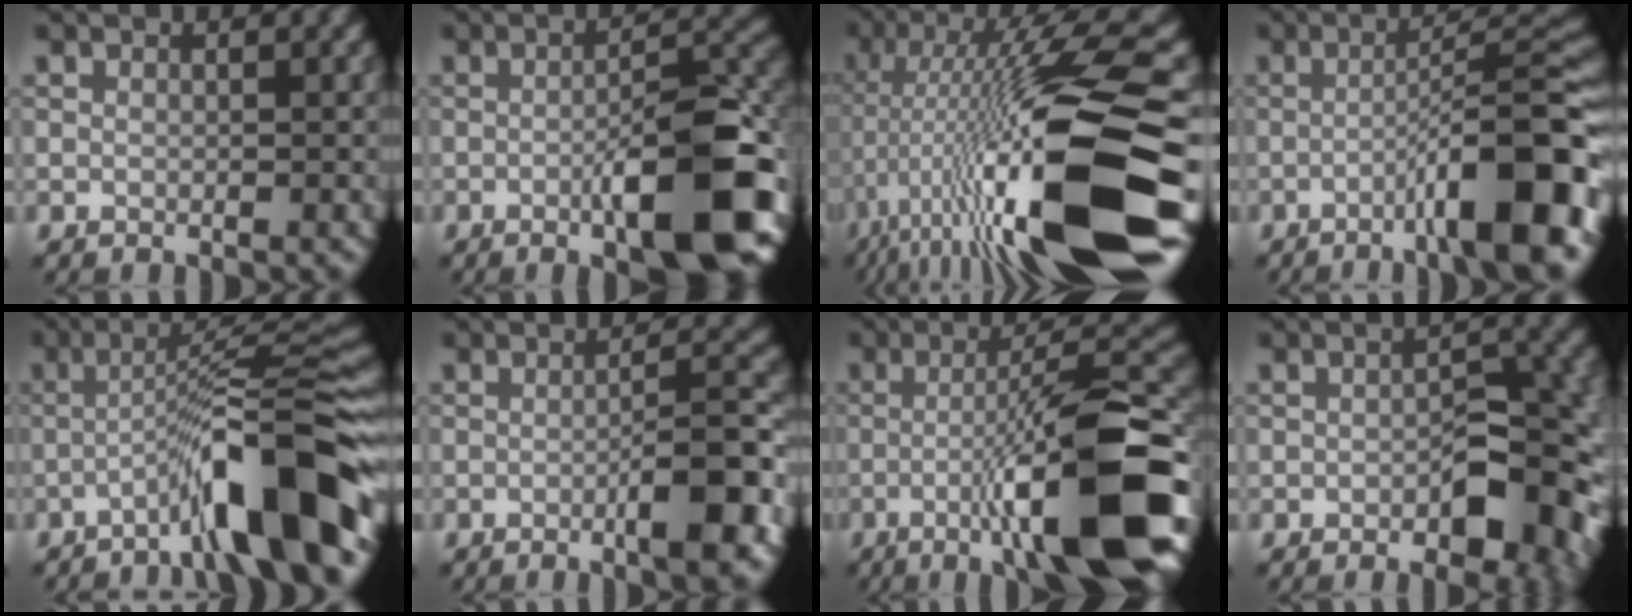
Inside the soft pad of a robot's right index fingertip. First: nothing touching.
{"total": 9.0, "force": [-3.1, 2.0, 8.2], "torque": [-0.113, 0.012, -0.054]}
{"total": 17.0, "force": [-4.2, 2.9, 16.2], "torque": [-0.280, 0.014, -0.064]}
{"total": 10.5, "force": [-4.2, 1.7, 9.4], "torque": [-0.119, 0.023, -0.069]}
{"total": 9.8, "force": [-4.9, 1.2, 8.4], "torque": [-0.119, 0.027, -0.087]}
{"total": 6.2, "force": [-2.1, 1.0, 5.8], "torque": [-0.076, 0.015, -0.037]}
{"total": 13.3, "force": [-4.2, 2.1, 12.4], "torque": [-0.180, 0.011, -0.066]}
{"total": 6.8, "force": [-2.2, 3.1, 5.7], "torque": [-0.064, 0.007, -0.033]}